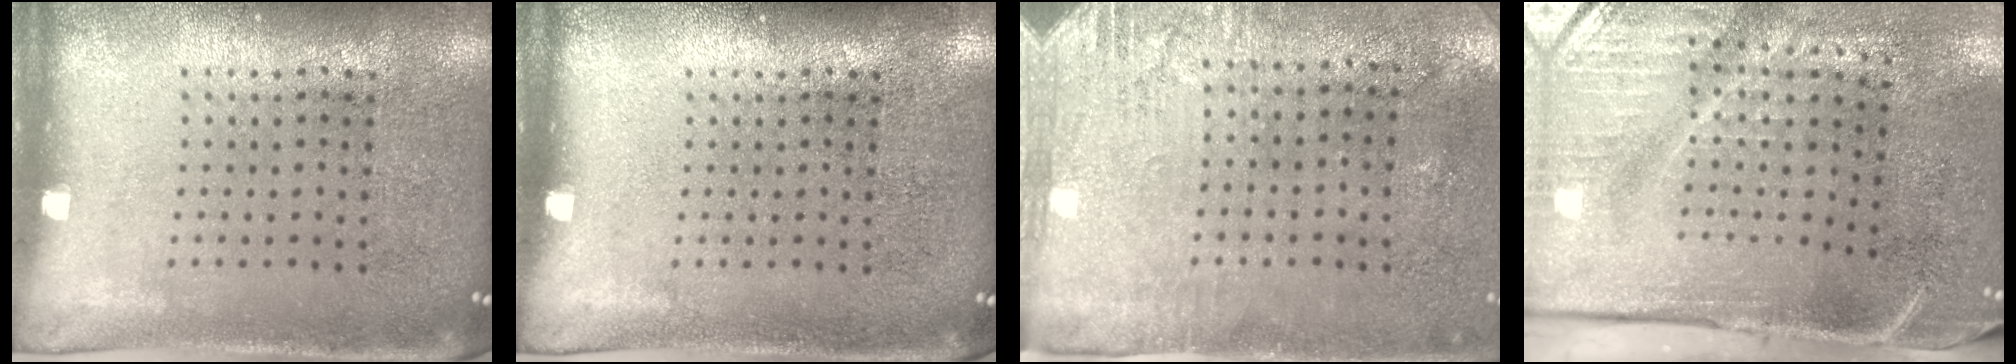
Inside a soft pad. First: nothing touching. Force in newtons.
{"total": 0.0}
{"total": 2.8, "press": 2.3, "slide": 1.6}
{"total": 5.0, "press": 4.1, "slide": 2.8}